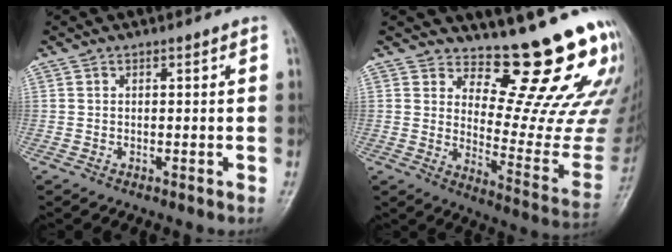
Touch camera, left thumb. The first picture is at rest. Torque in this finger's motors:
{"motor_torque": [1.79, 0.92, 0.24, -0.44, 0.11]}